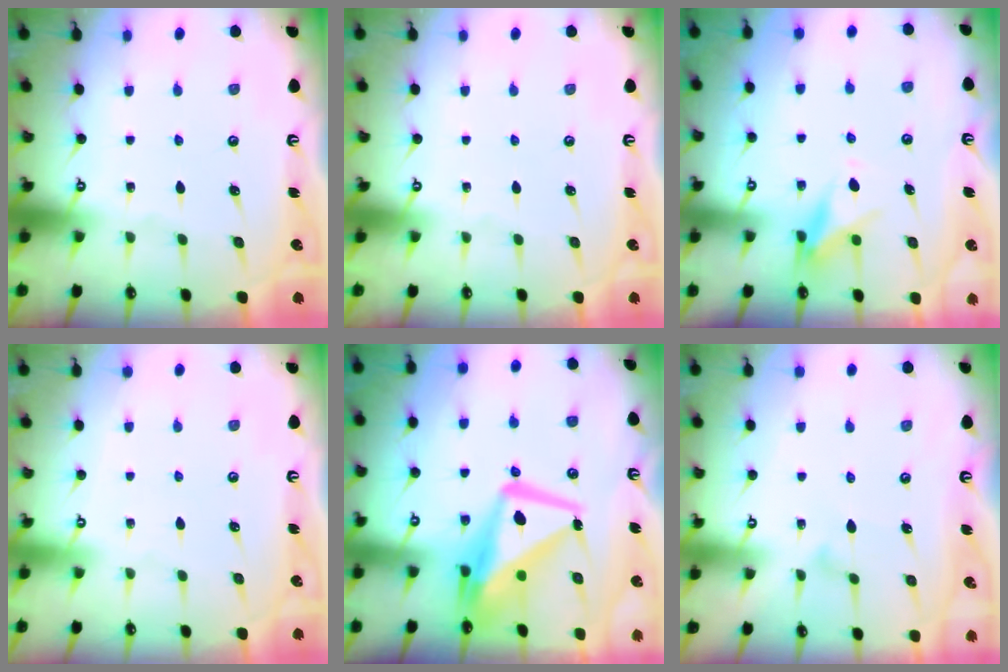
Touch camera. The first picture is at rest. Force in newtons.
{"total": 0.0}
{"total": 6.8, "press": 6.7, "slide": 0.7}
{"total": 4.0, "press": 4.0, "slide": 0.1}
{"total": 12.7, "press": 12.6, "slide": 1.6}
{"total": 5.9, "press": 5.9, "slide": 0.3}